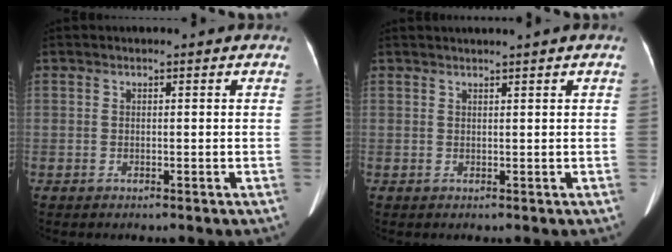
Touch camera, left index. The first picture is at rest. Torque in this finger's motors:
{"motor_torque": [0.01, -0.02, -0.08, 0.00]}